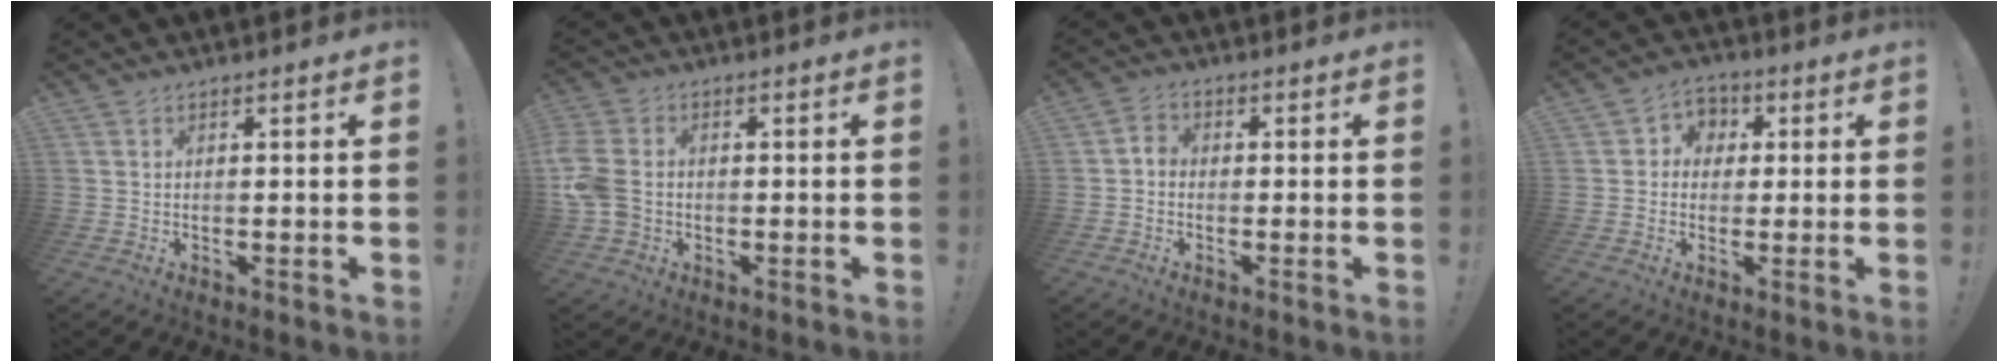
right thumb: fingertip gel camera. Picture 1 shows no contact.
{"total": 9.0, "force": [-0.8, 7.0, 5.7], "torque": [-0.131, 0.004, -0.013]}
{"total": 2.7, "force": [-1.4, 1.9, 1.4], "torque": [-0.023, 0.013, -0.025]}
{"total": 5.5, "force": [-0.5, 5.3, 1.6], "torque": [-0.022, 0.018, -0.005]}